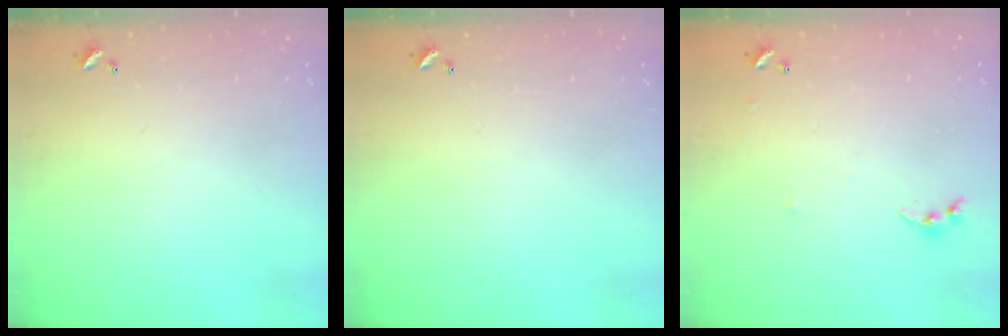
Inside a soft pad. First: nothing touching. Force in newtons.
{"total": 0.0}
{"total": 5.1, "press": 5.0, "slide": 0.5}